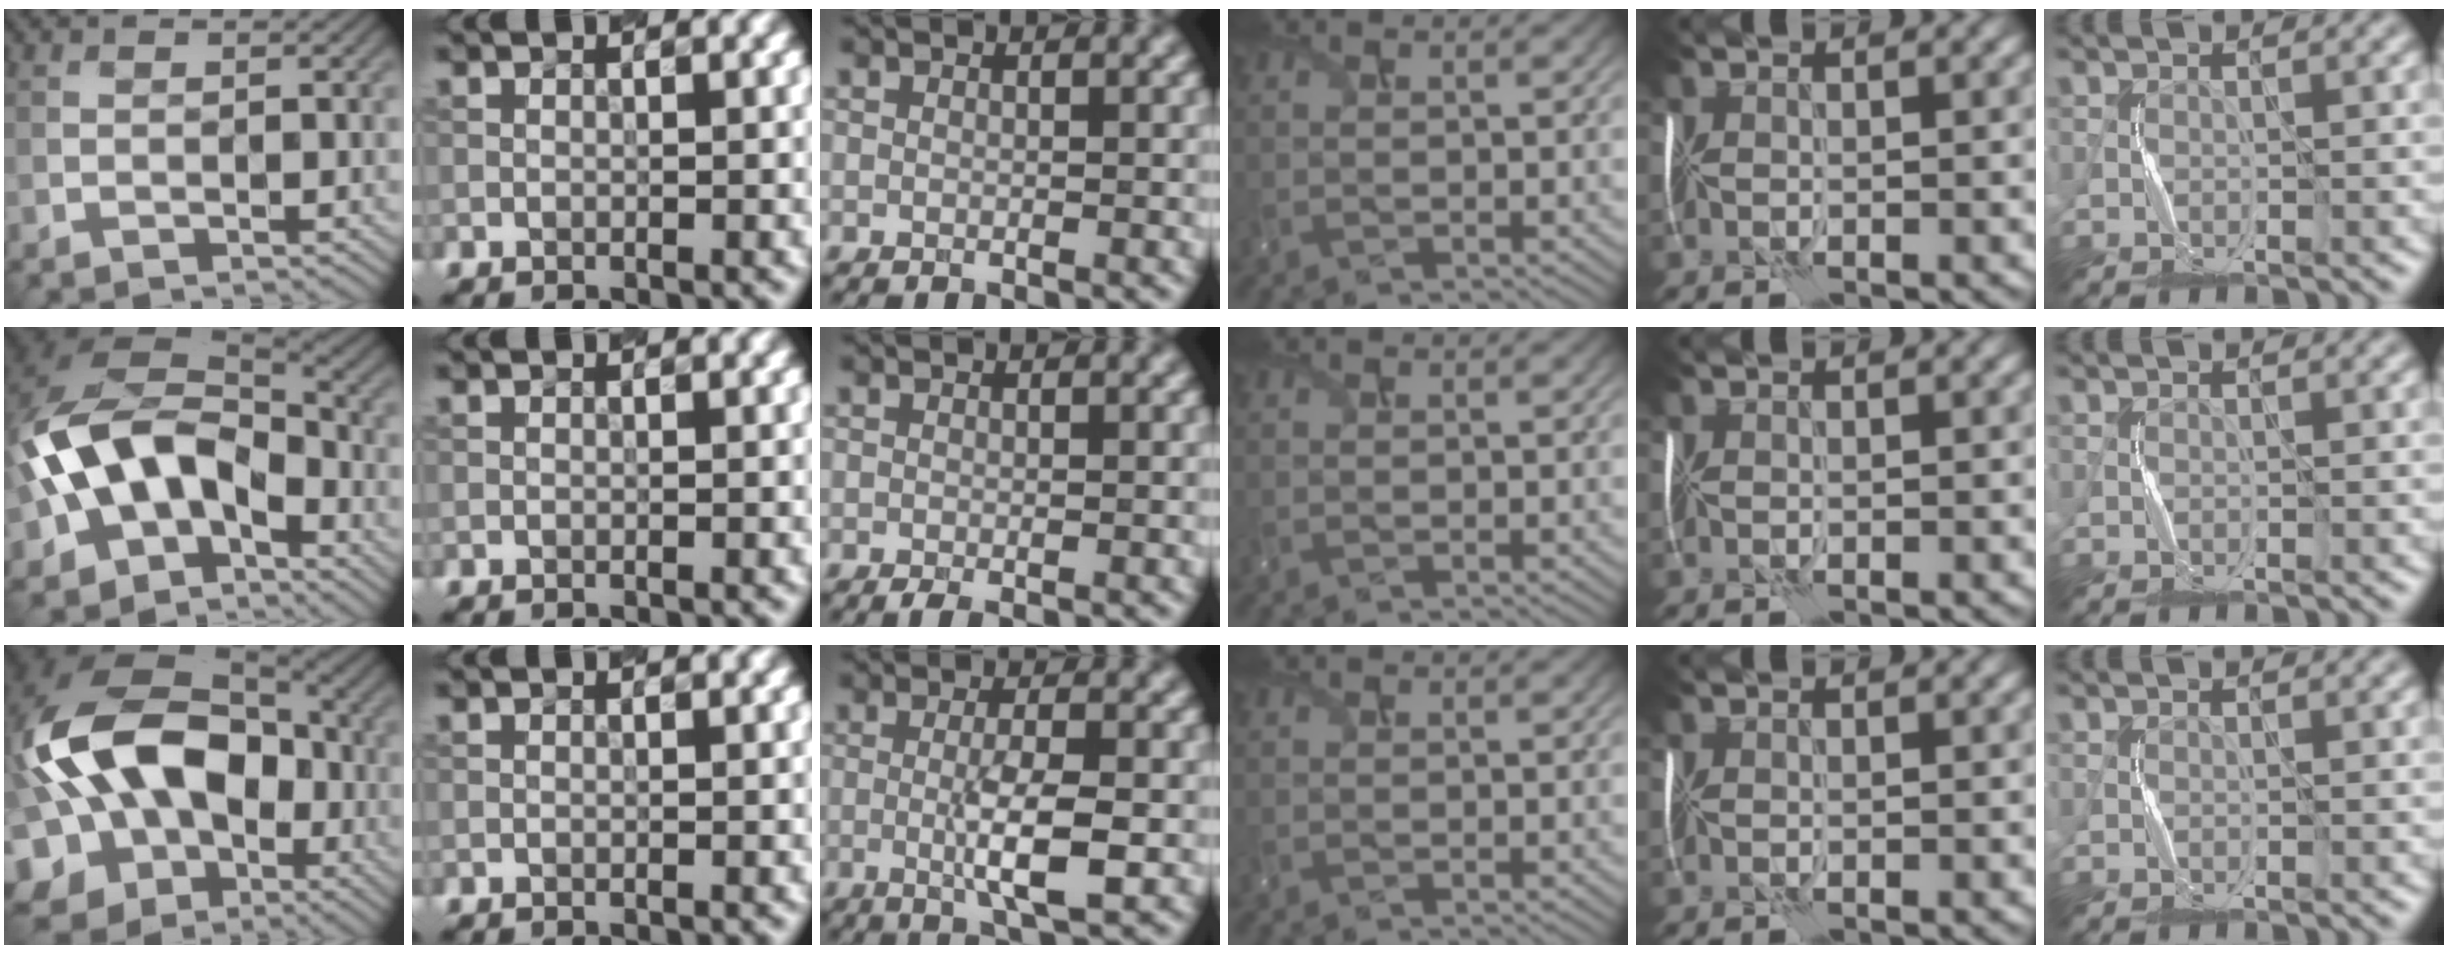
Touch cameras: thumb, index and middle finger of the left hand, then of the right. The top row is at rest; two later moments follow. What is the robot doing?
{"motion": "shake", "object": "handbell"}